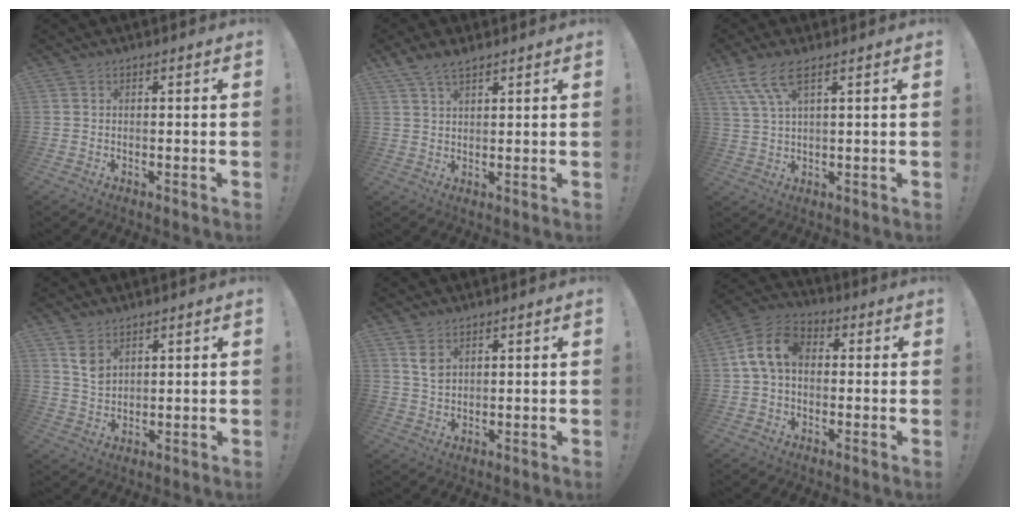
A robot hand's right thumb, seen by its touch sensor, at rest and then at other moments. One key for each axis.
{"total": 4.7, "fx": 3.6, "fy": 1.6, "fz": 2.6, "tx": -0.053, "ty": -0.013, "tz": 0.069}
{"total": 8.1, "fx": 4.8, "fy": 2.2, "fz": 6.1, "tx": -0.127, "ty": -0.011, "tz": 0.094}
{"total": 5.3, "fx": 3.3, "fy": 3.1, "fz": 2.8, "tx": -0.031, "ty": -0.021, "tz": 0.058}
{"total": 4.2, "fx": 2.2, "fy": 2.4, "fz": 2.6, "tx": -0.032, "ty": -0.012, "tz": 0.038}
{"total": 11.0, "fx": 1.3, "fy": 7.6, "fz": 7.9, "tx": -0.157, "ty": 0.017, "tz": 0.027}